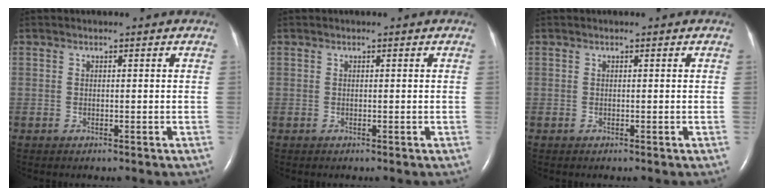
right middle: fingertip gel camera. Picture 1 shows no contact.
{"total": 0.0}
{"total": 0.0}